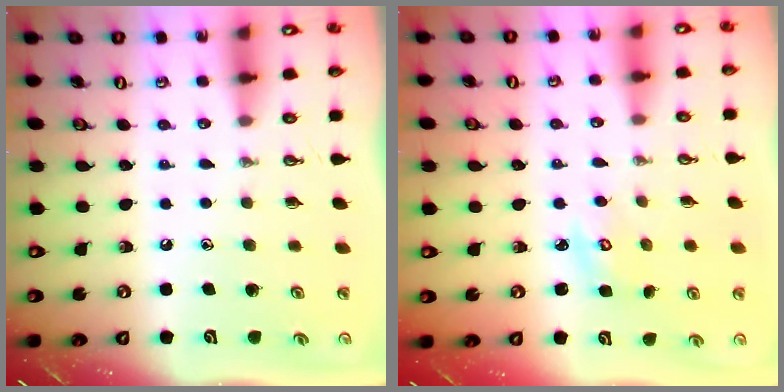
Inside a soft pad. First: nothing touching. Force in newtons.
{"total": 3.1, "press": 3.1, "slide": 0.2}